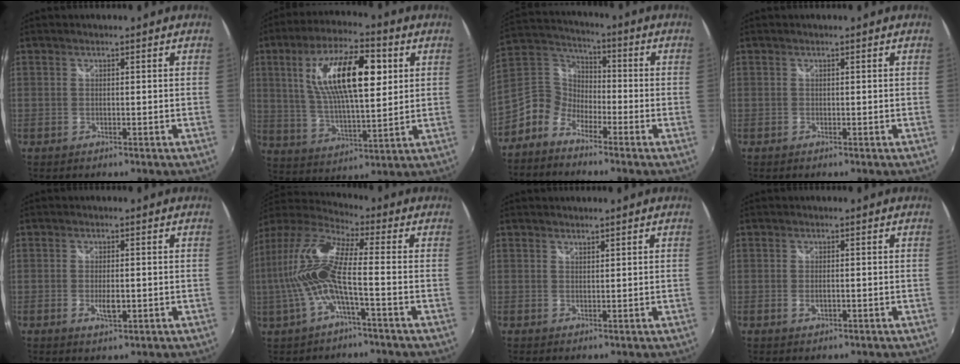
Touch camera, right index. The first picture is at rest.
{"total": 17.9, "force": [5.2, 6.3, 15.9], "torque": [-0.286, 0.017, 0.094]}
{"total": 8.7, "force": [-5.1, 6.4, 3.0], "torque": [-0.075, 0.028, -0.125]}
{"total": 0.0}
{"total": 3.3, "force": [-0.7, 1.3, 2.9], "torque": [-0.053, -0.007, -0.010]}
{"total": 14.7, "force": [-1.4, 2.5, 14.4], "torque": [-0.280, 0.000, -0.029]}
{"total": 0.8, "force": [0.8, 0.2, 0.1], "torque": [-0.001, 0.000, 0.014]}
{"total": 1.9, "force": [-0.4, 0.9, 1.6], "torque": [-0.030, -0.003, -0.007]}